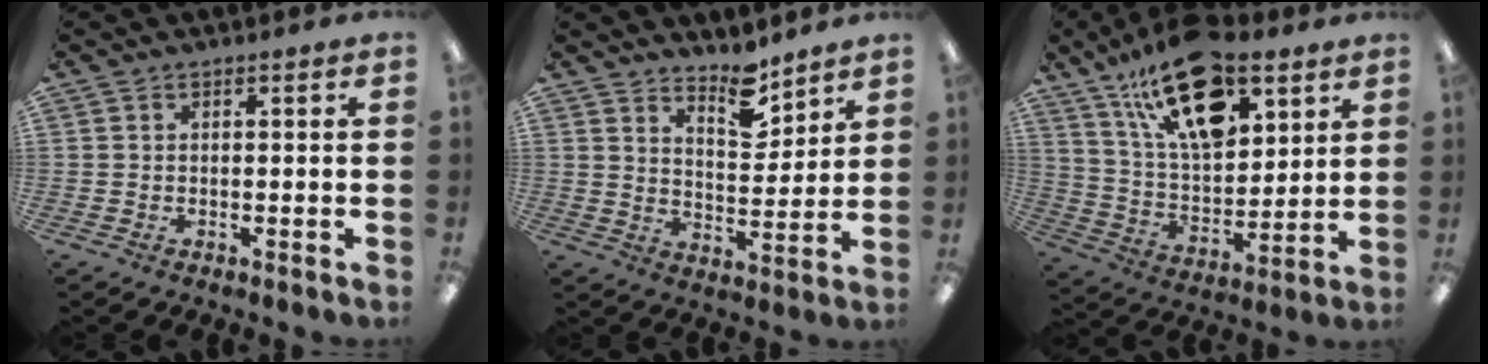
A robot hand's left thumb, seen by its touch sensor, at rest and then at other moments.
{"total": 9.1, "force": [7.5, 3.3, 3.8], "torque": [-0.040, -0.055, 0.129]}
{"total": 22.6, "force": [13.4, 10.5, 14.8], "torque": [-0.262, -0.057, 0.232]}